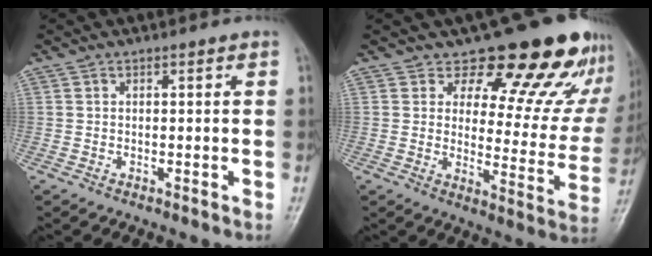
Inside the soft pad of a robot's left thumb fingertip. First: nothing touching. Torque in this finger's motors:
{"motor_torque": [0.61, 0.68, 0.14, -0.21, 0.08]}